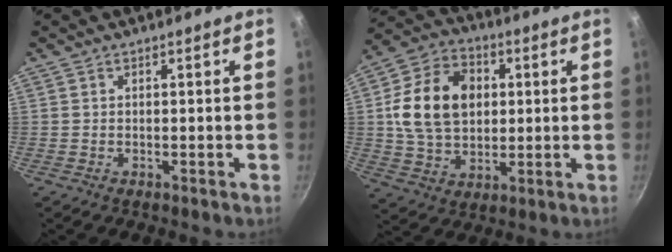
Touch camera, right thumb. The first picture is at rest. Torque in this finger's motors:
{"motor_torque": [0.98, 3.12, 0.83, 1.05, 0.43]}